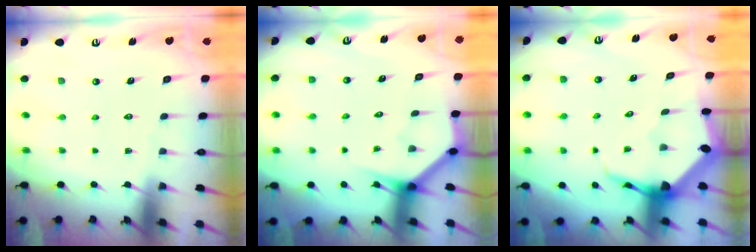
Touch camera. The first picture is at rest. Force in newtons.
{"total": 3.7, "press": 3.7, "slide": 0.3}
{"total": 6.6, "press": 6.6, "slide": 0.9}